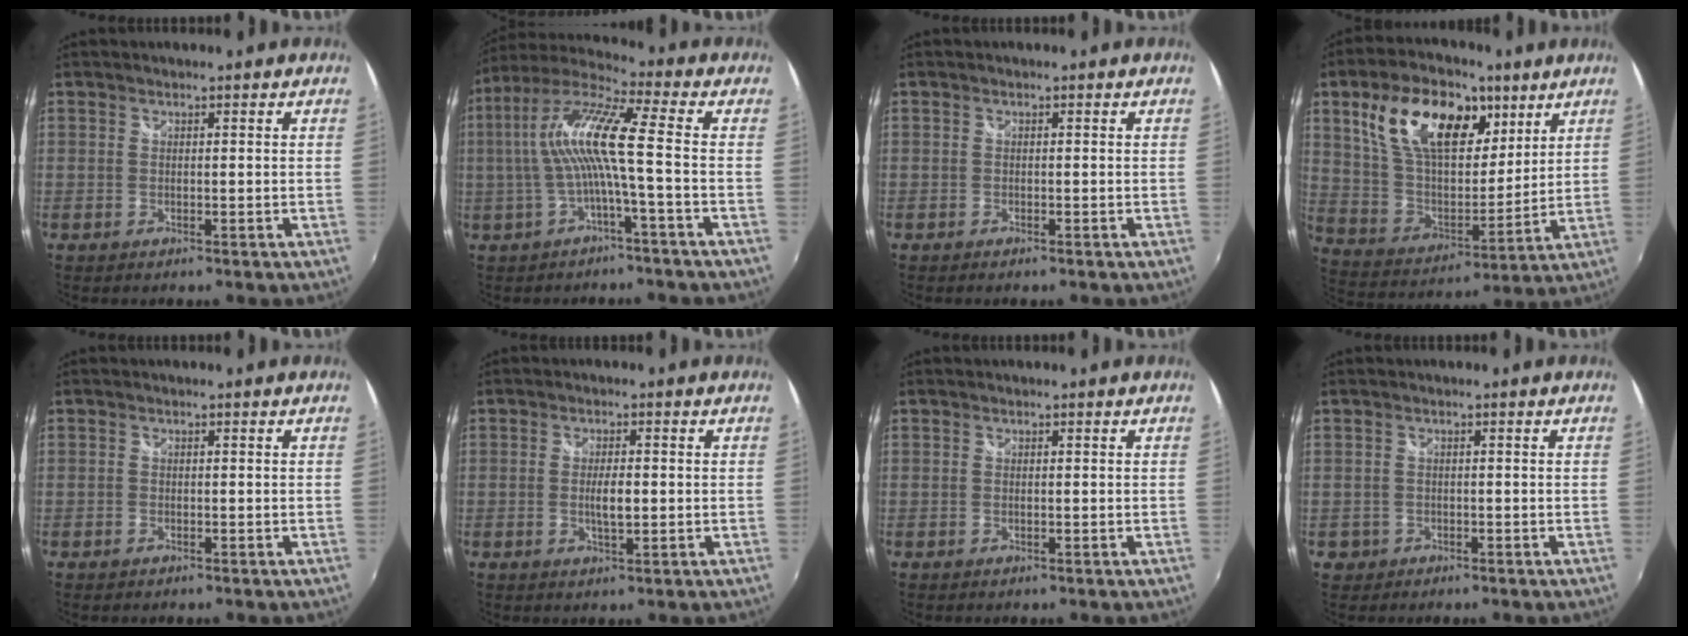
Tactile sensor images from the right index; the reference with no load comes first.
{"total": 11.4, "force": [-1.3, -0.1, 11.4], "torque": [-0.218, 0.013, -0.022]}
{"total": 0.7, "force": [-0.6, 0.2, 0.3], "torque": [-0.007, -0.002, -0.011]}
{"total": 21.4, "force": [10.5, 11.6, 14.6], "torque": [-0.279, 0.026, 0.193]}
{"total": 0.7, "force": [-0.4, 0.5, 0.2], "torque": [-0.005, -0.001, -0.007]}
{"total": 3.5, "force": [-0.3, 1.1, 3.3], "torque": [-0.059, -0.004, -0.004]}
{"total": 0.0}
{"total": 2.1, "force": [-0.6, 2.0, 0.4], "torque": [-0.012, 0.000, -0.007]}